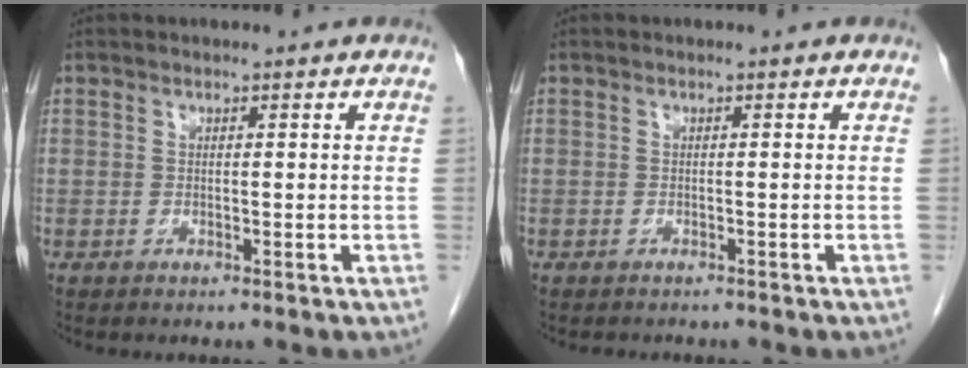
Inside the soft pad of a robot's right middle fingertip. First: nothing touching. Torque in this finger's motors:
{"motor_torque": [0.02, -0.01, 0.00, 0.00]}